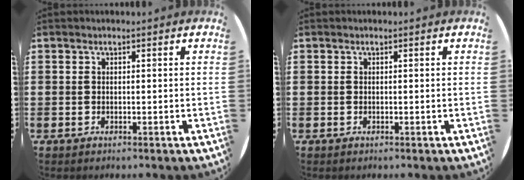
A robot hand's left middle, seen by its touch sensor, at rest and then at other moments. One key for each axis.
{"total": 0.0}